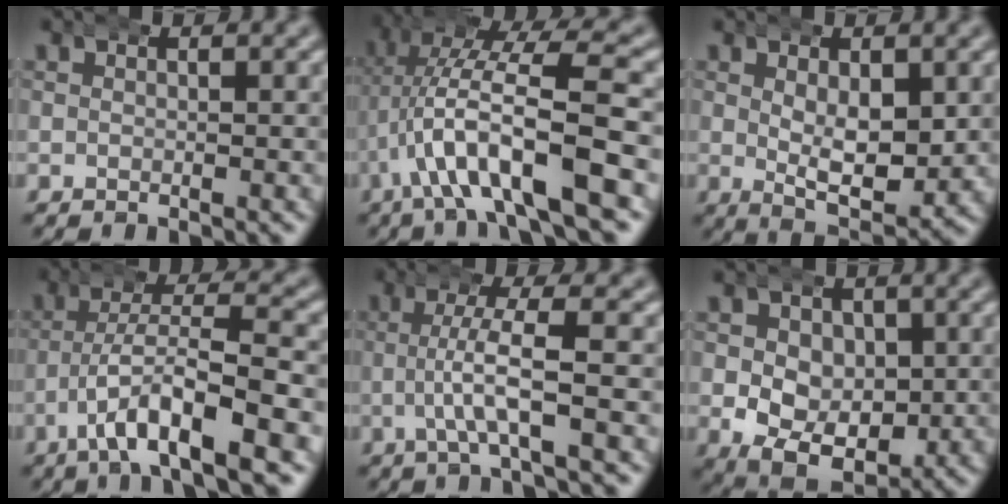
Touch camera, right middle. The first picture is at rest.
{"total": 8.4, "force": [-1.1, 3.5, 7.6], "torque": [-0.153, -0.008, -0.012]}
{"total": 5.9, "force": [0.5, 2.9, 5.1], "torque": [-0.081, -0.020, 0.013]}
{"total": 6.9, "force": [-3.0, 2.1, 5.8], "torque": [-0.100, -0.002, -0.049]}
{"total": 3.8, "force": [-0.5, 0.2, 3.7], "torque": [-0.072, 0.004, -0.017]}
{"total": 8.9, "force": [-1.5, 6.8, 5.5], "torque": [-0.094, -0.048, -0.008]}